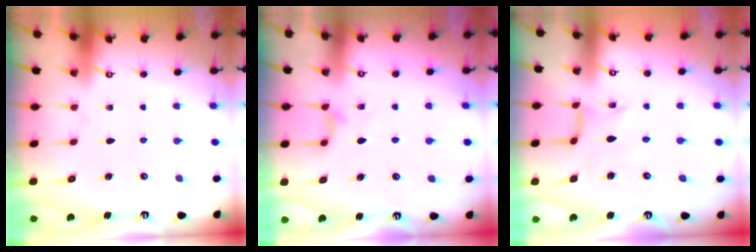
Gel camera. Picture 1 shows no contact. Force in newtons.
{"total": 5.7, "press": 5.7, "slide": 0.6}
{"total": 2.9, "press": 2.9, "slide": 0.3}